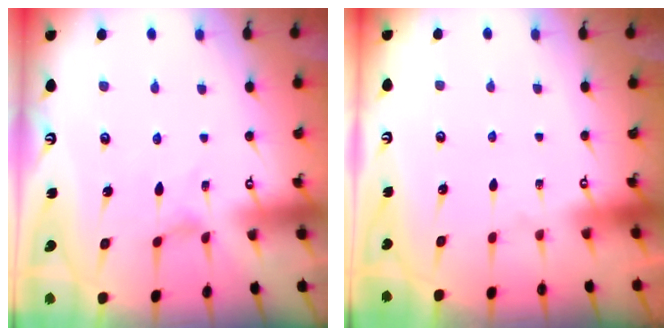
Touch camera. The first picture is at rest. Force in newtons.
{"total": 0.0}